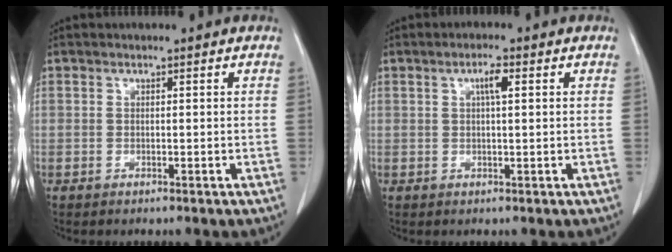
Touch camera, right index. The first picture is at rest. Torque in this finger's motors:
{"motor_torque": [0.04, 0.02, 0.02, 0.05]}